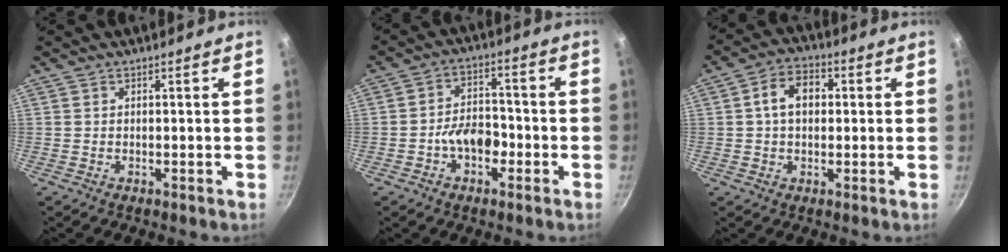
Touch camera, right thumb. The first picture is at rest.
{"total": 7.1, "force": [-2.5, 4.6, 4.9], "torque": [-0.055, 0.032, -0.046]}
{"total": 7.8, "force": [1.1, 5.4, 5.5], "torque": [-0.071, 0.019, 0.006]}